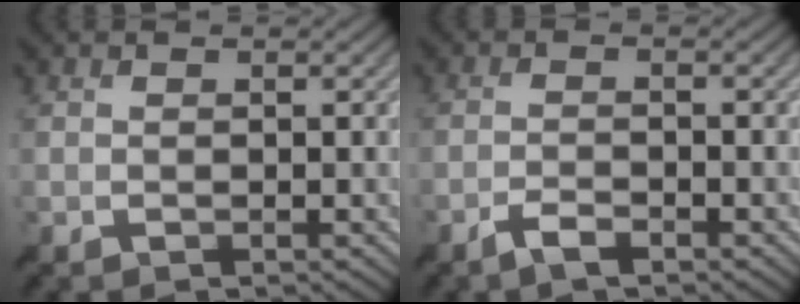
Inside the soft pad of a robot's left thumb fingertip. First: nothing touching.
{"total": 2.4, "force": [-1.8, 0.5, 1.6], "torque": [-0.035, 0.002, -0.042]}